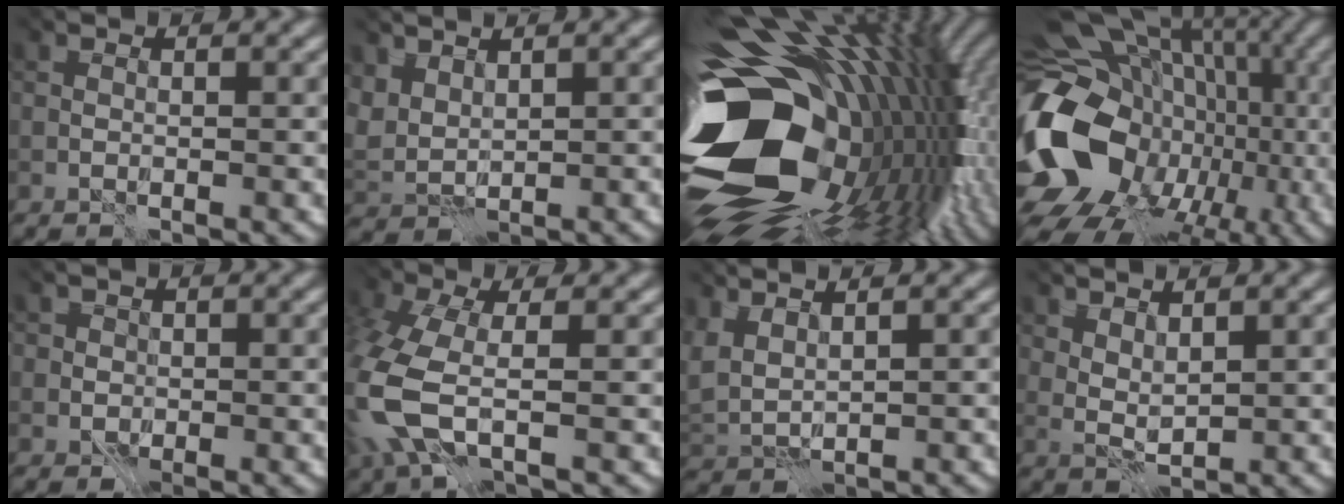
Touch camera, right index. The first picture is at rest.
{"total": 2.8, "force": [2.2, 1.4, 0.9], "torque": [-0.029, 0.001, 0.045]}
{"total": 19.7, "force": [-2.2, 13.7, 14.0], "torque": [-0.267, -0.017, -0.029]}
{"total": 19.1, "force": [-4.5, 15.0, 10.9], "torque": [-0.210, -0.011, -0.059]}
{"total": 1.1, "force": [0.5, 0.9, -0.2], "torque": [0.019, 0.003, 0.004]}
{"total": 6.8, "force": [-1.6, 3.4, 5.6], "torque": [-0.169, -0.016, -0.042]}
{"total": 2.6, "force": [2.0, 0.9, 1.4], "torque": [-0.044, 0.005, 0.044]}
{"total": 1.8, "force": [1.6, 0.3, 0.8], "torque": [-0.020, -0.001, 0.034]}